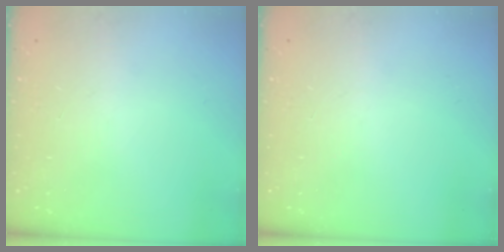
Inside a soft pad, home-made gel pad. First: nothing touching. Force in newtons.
{"total": 0.0}